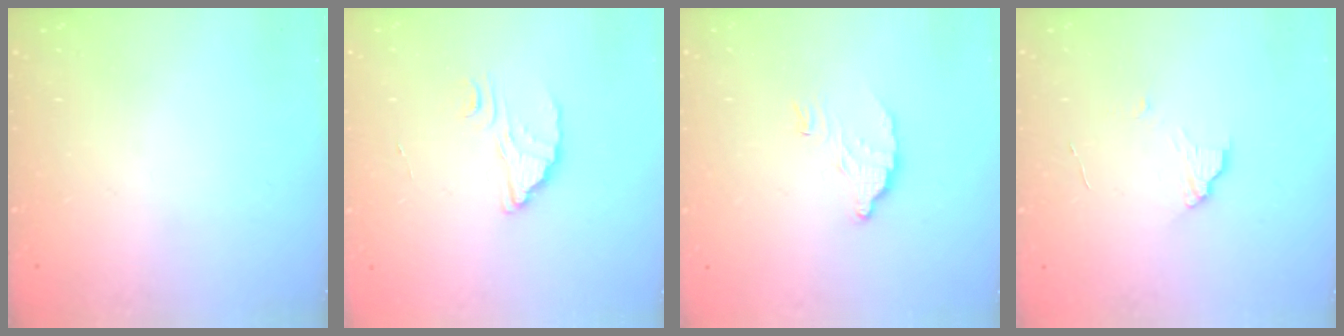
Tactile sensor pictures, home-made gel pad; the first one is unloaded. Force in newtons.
{"total": 2.3, "press": 2.3, "slide": 0.0}
{"total": 6.3, "press": 6.3, "slide": 0.2}
{"total": 6.5, "press": 6.5, "slide": 0.7}